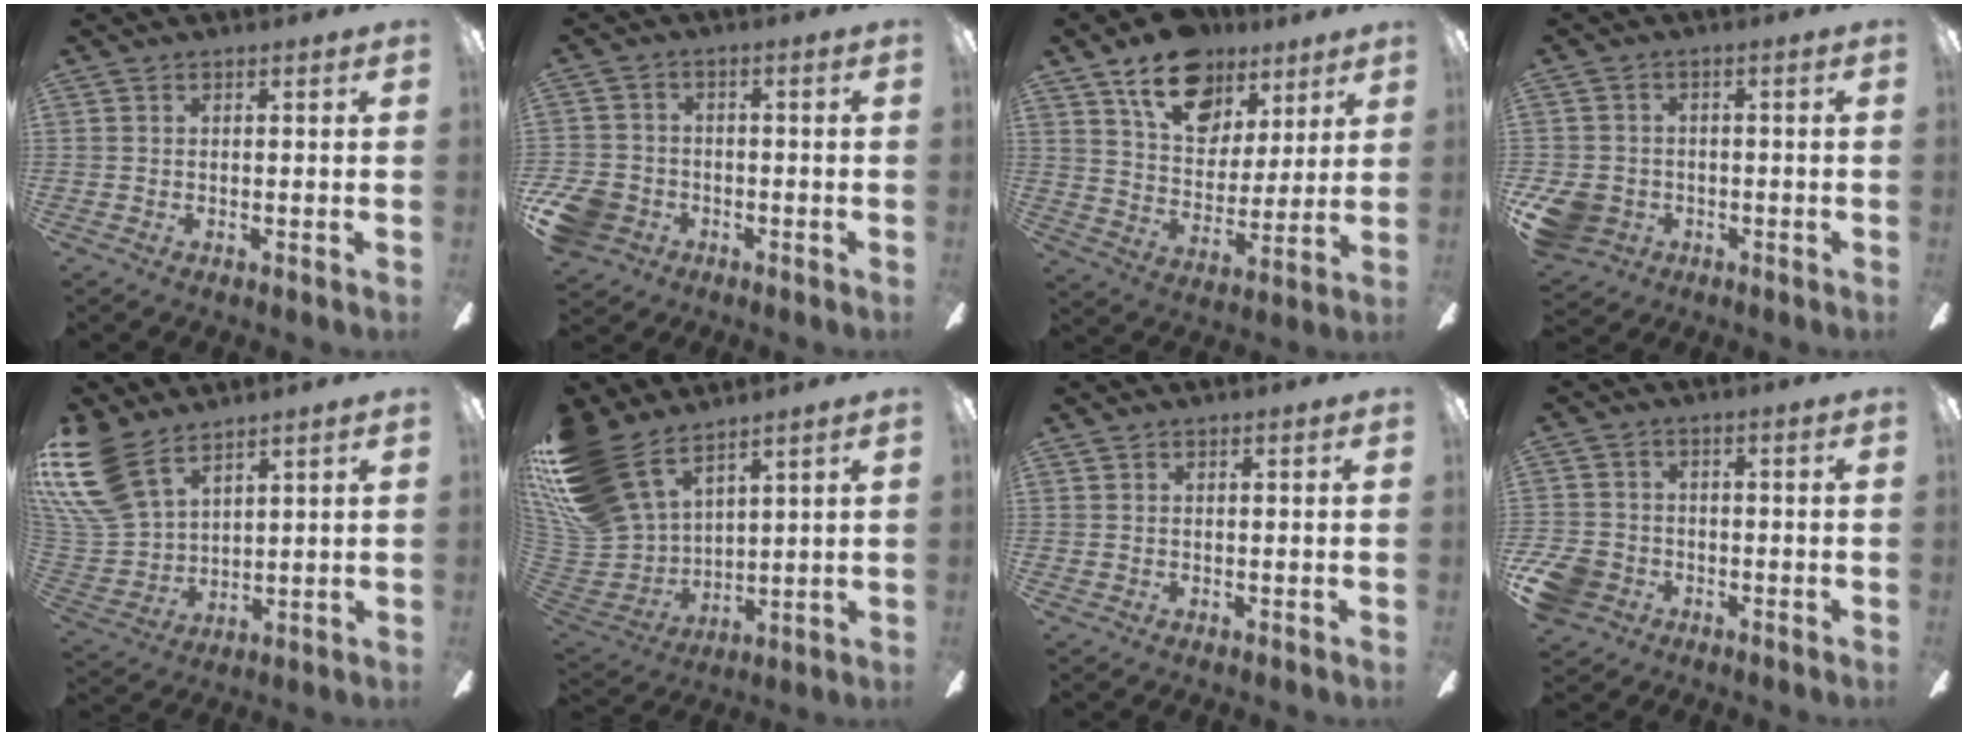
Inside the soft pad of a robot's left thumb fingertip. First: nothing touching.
{"total": 8.1, "force": [-3.8, 6.2, 3.3], "torque": [-0.087, 0.030, -0.072]}
{"total": 16.4, "force": [10.8, 10.2, 7.0], "torque": [-0.105, -0.057, 0.197]}
{"total": 7.9, "force": [-3.3, 6.4, 3.3], "torque": [-0.081, 0.022, -0.061]}
{"total": 16.9, "force": [10.7, 9.3, 9.3], "torque": [-0.240, -0.042, 0.202]}
{"total": 20.8, "force": [13.4, 11.7, 10.8], "torque": [-0.251, -0.072, 0.253]}
{"total": 0.6, "force": [0.0, 0.6, 0.1], "torque": [0.000, 0.006, -0.002]}
{"total": 7.5, "force": [-3.6, 5.8, 3.1], "torque": [-0.084, 0.026, -0.069]}